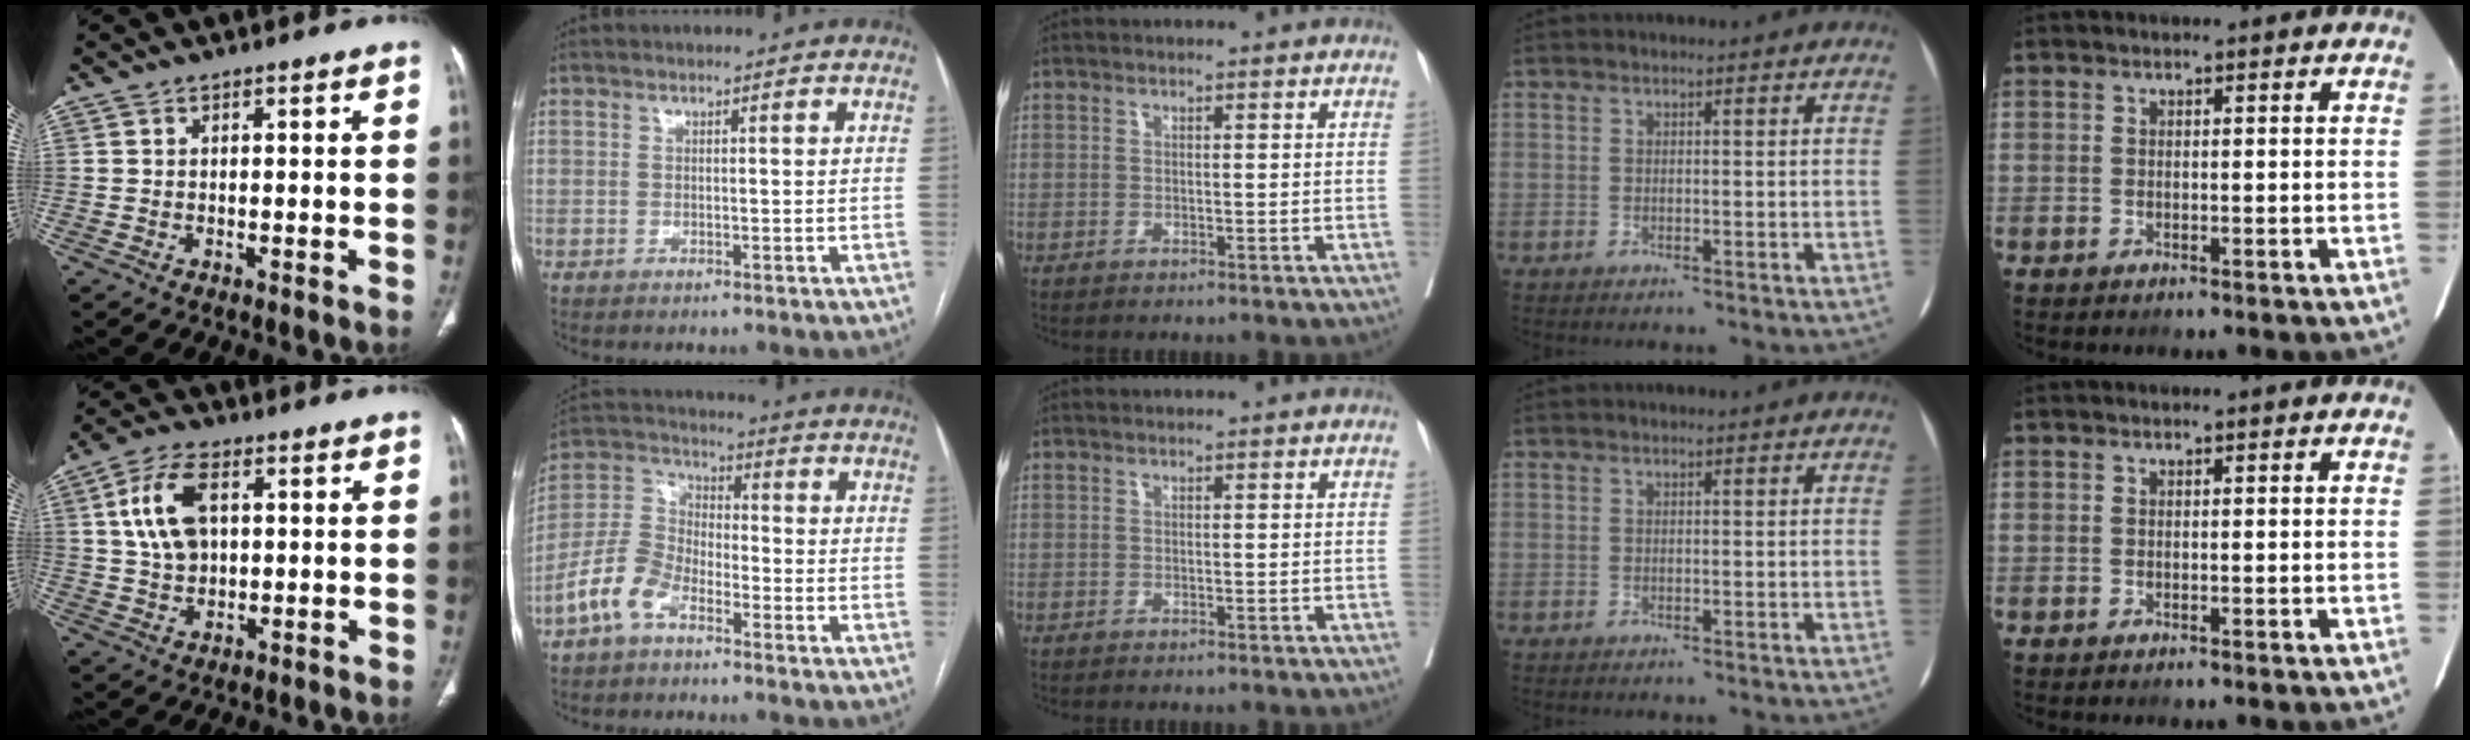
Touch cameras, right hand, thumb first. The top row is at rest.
{"thumb": {"total": 9.9, "force": [2.3, 6.0, 7.5], "torque": [-0.139, 0.005, 0.044]}, "index": {"total": 8.3, "force": [-4.9, 4.5, 5.0], "torque": [-0.129, 0.017, -0.106]}}